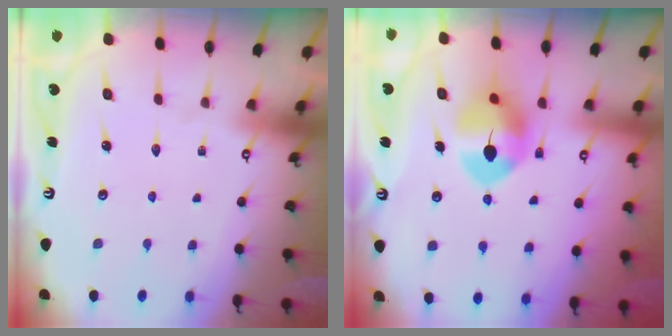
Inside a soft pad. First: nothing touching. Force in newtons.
{"total": 8.5, "press": 8.5, "slide": 0.3}